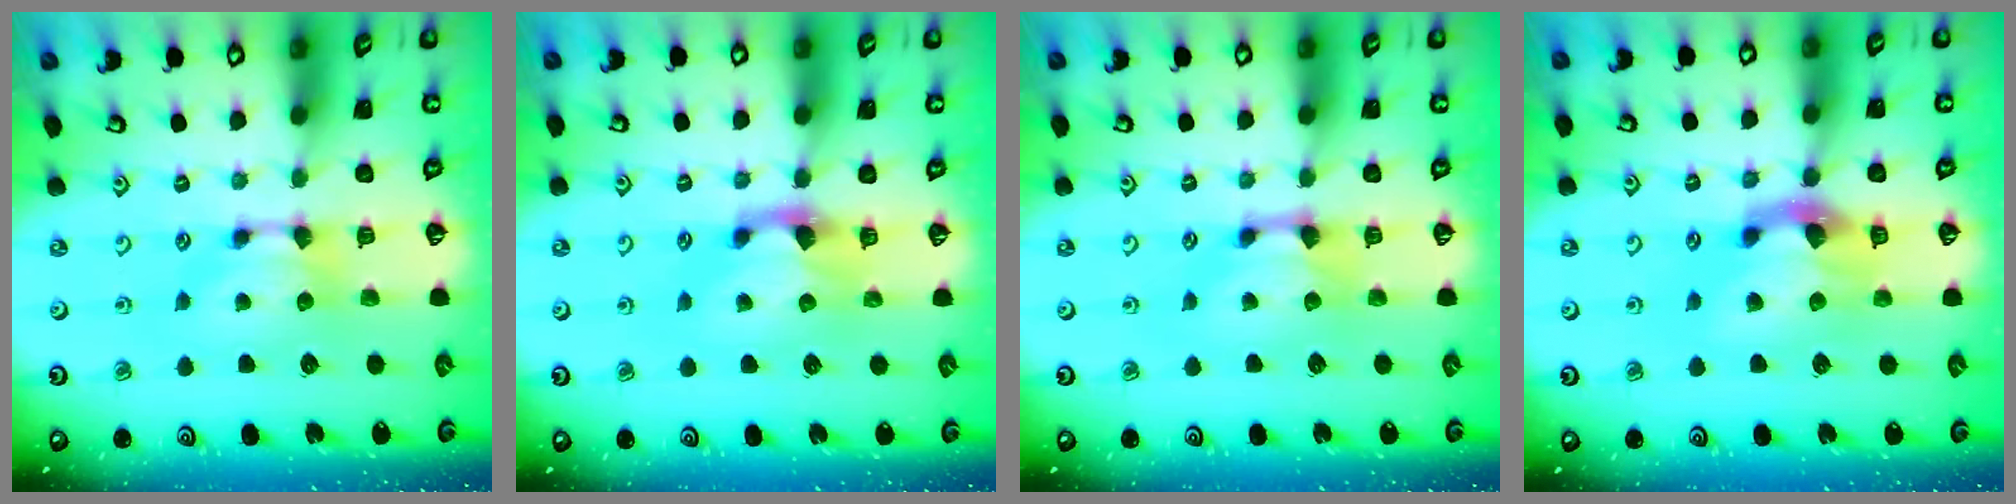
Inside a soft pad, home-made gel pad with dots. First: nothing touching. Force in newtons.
{"total": 1.2, "press": 0.9, "slide": 0.9}
{"total": 0.8, "press": 0.2, "slide": 0.7}
{"total": 4.5, "press": 4.1, "slide": 2.0}